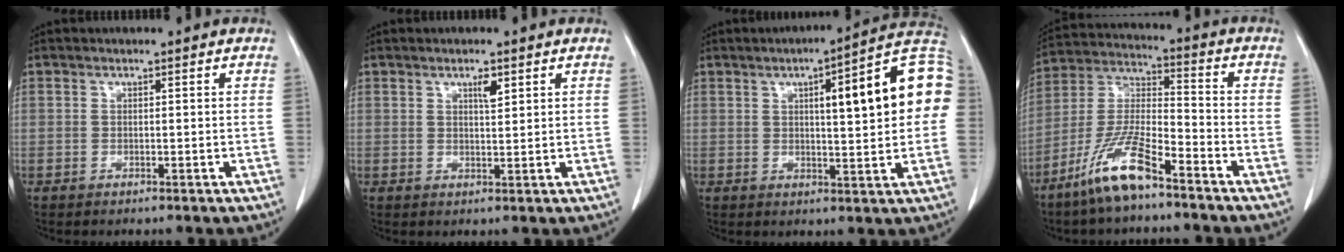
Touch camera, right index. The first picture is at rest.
{"total": 2.1, "force": [1.2, 0.5, 1.7], "torque": [-0.029, -0.003, 0.021]}
{"total": 15.3, "force": [2.8, 2.7, 14.8], "torque": [-0.194, 0.034, 0.032]}
{"total": 11.8, "force": [-8.0, 1.8, 8.5], "torque": [-0.183, -0.015, -0.159]}